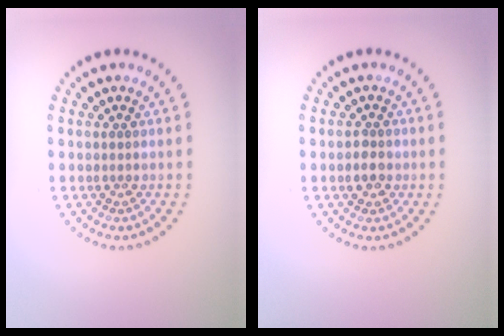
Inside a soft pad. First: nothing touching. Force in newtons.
{"total": 1.6, "press": 1.6, "slide": 0.2}